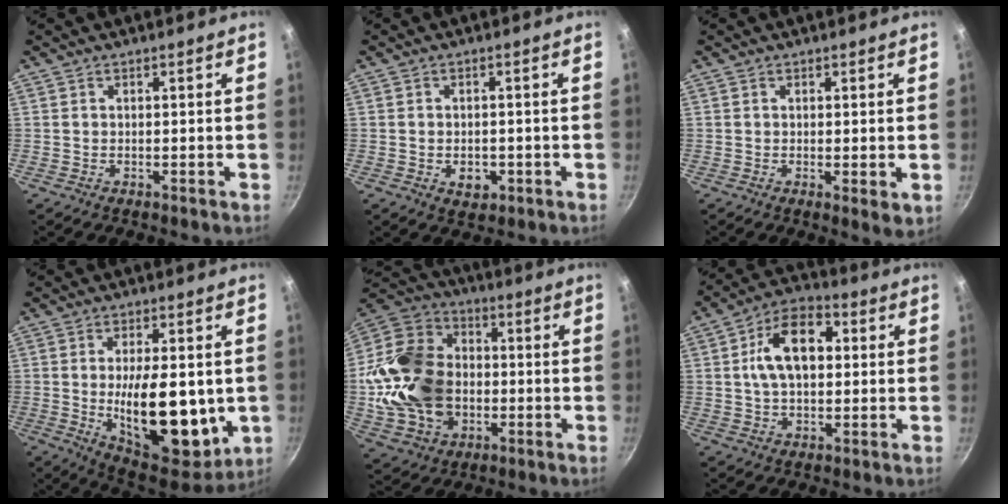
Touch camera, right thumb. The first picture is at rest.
{"total": 4.0, "force": [-1.2, 2.9, 2.6], "torque": [-0.030, 0.006, -0.011]}
{"total": 1.9, "force": [0.1, 0.5, 1.8], "torque": [-0.028, -0.007, 0.000]}
{"total": 20.5, "force": [-1.8, 9.5, 18.1], "torque": [-0.245, -0.024, -0.017]}
{"total": 22.8, "force": [-2.0, 17.4, 14.6], "torque": [-0.259, 0.039, -0.029]}
{"total": 12.7, "force": [2.0, 7.9, 9.8], "torque": [-0.135, 0.023, 0.019]}